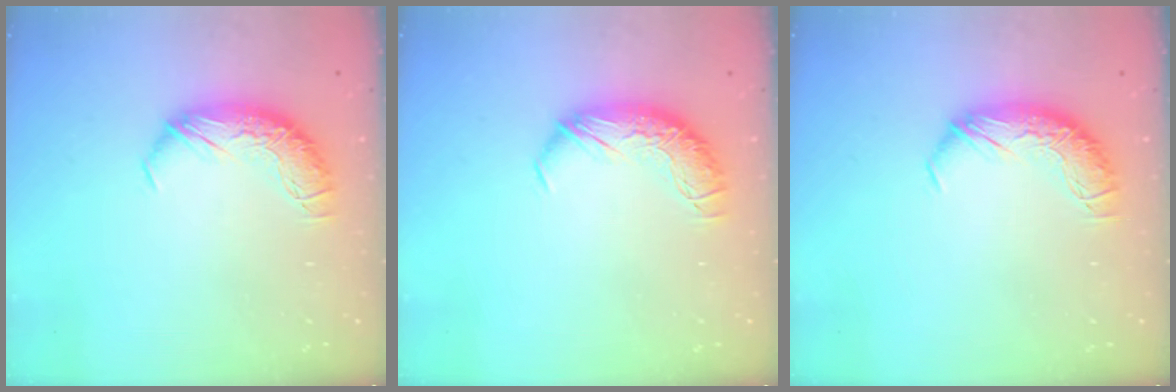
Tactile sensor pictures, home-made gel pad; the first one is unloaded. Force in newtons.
{"total": 0.0}
{"total": 0.0}